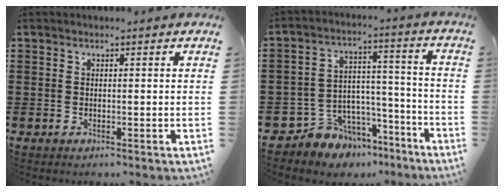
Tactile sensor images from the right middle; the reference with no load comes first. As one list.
[{"total": 6.6, "force": [-5.4, 3.6, -0.4], "torque": [-0.009, 0.015, -0.105]}]